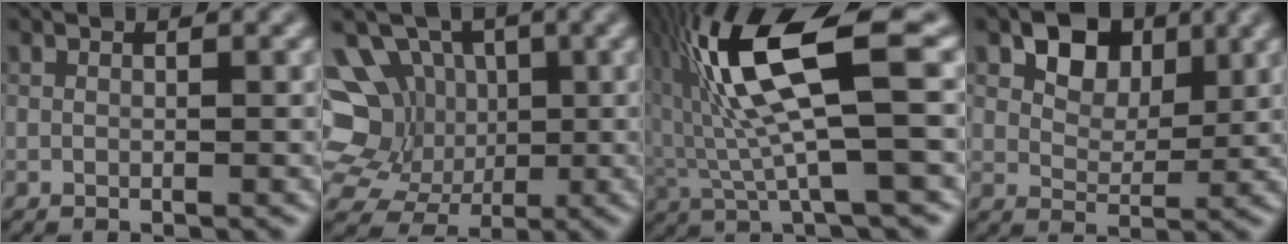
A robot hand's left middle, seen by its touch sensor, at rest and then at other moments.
{"total": 10.1, "force": [0.4, 9.1, 4.3], "torque": [-0.089, 0.035, -0.018]}
{"total": 10.4, "force": [1.8, 2.2, 10.0], "torque": [-0.201, 0.015, 0.045]}
{"total": 4.0, "force": [1.7, 2.8, 2.2], "torque": [-0.041, 0.001, 0.027]}